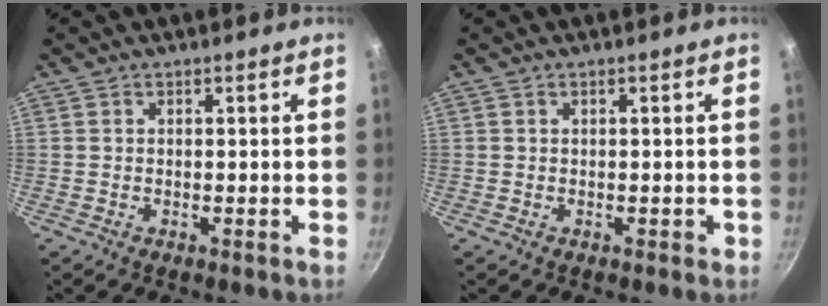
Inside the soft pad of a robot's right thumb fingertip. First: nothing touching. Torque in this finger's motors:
{"motor_torque": [0.23, 0.54, -0.24, 0.07, 0.00]}